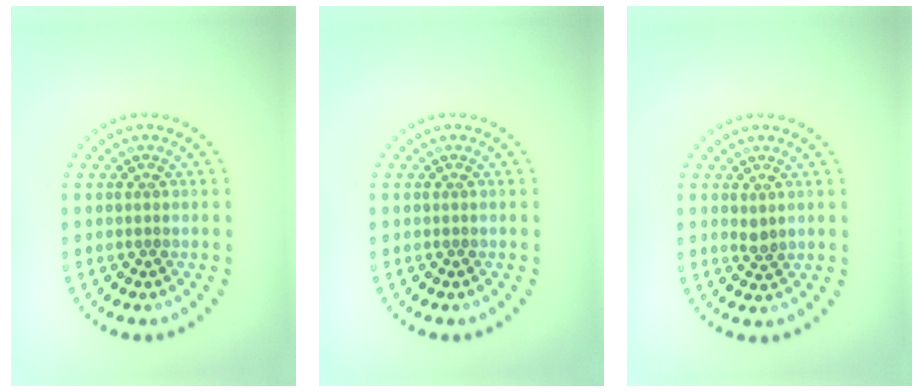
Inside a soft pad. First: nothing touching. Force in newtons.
{"total": 0.0}
{"total": 0.9, "press": 0.8, "slide": 0.3}